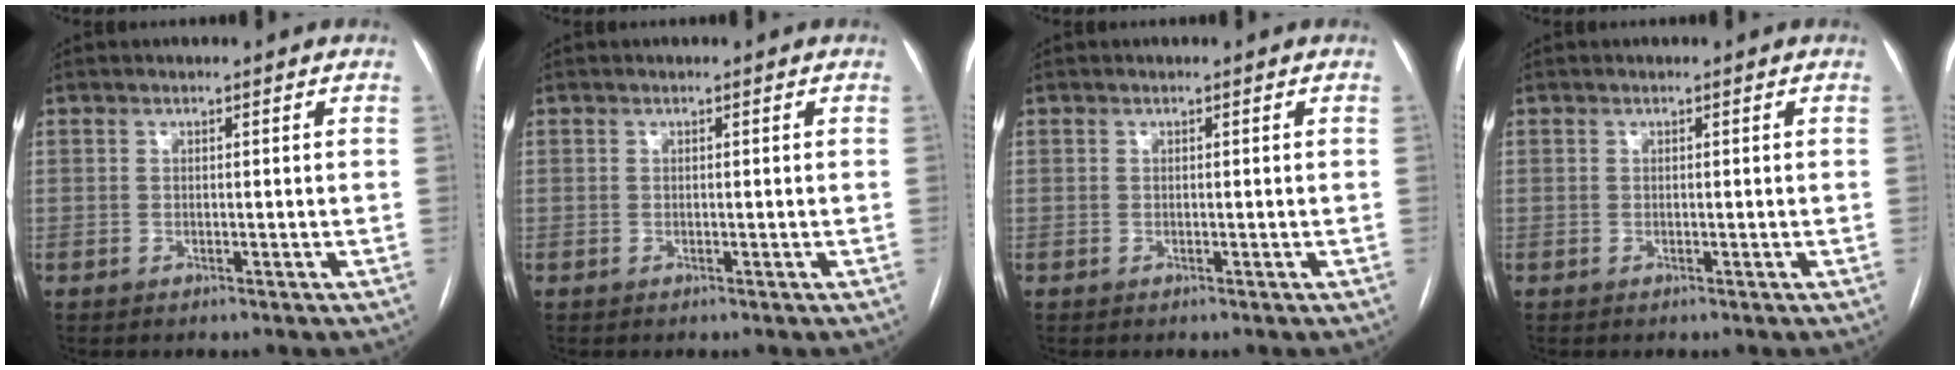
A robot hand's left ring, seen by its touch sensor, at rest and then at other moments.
{"total": 0.0}
{"total": 0.0}
{"total": 0.0}